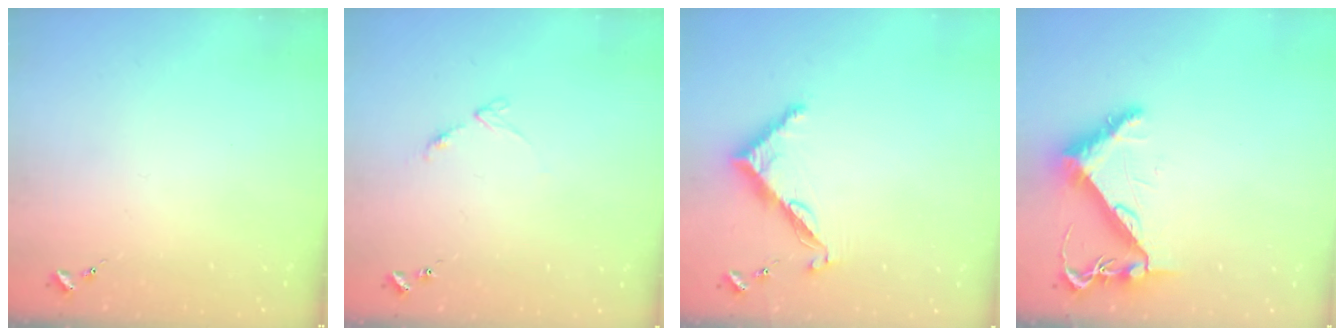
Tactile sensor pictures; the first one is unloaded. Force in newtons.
{"total": 5.9, "press": 5.9, "slide": 0.7}
{"total": 8.7, "press": 8.7, "slide": 0.6}
{"total": 8.3, "press": 8.2, "slide": 1.0}